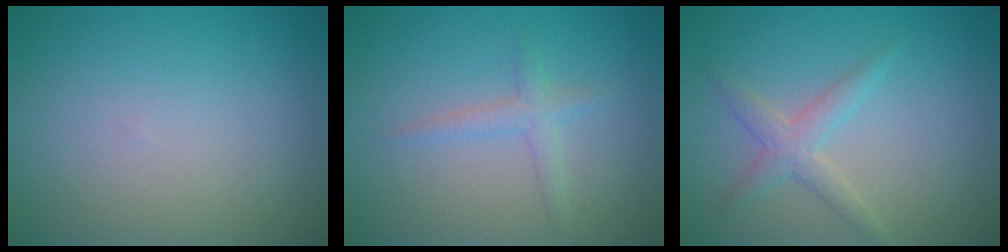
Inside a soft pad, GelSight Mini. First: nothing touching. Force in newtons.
{"total": 1.6, "press": 1.6, "slide": 0.0}
{"total": 2.3, "press": 2.3, "slide": 0.0}